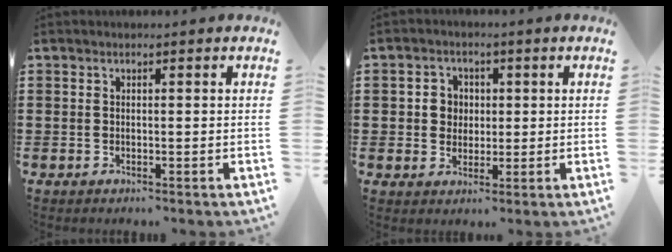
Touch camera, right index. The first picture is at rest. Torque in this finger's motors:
{"motor_torque": [0.04, -0.04, 0.15, 0.05]}